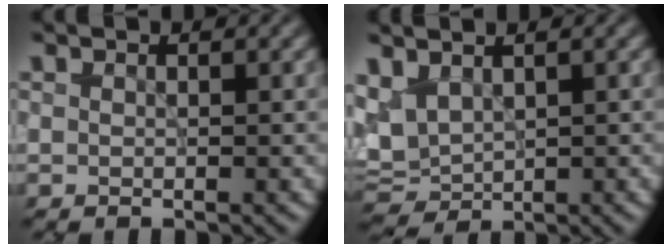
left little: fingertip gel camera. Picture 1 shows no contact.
{"total": 4.0, "force": [1.5, 2.7, 2.6], "torque": [-0.062, 0.002, 0.031]}